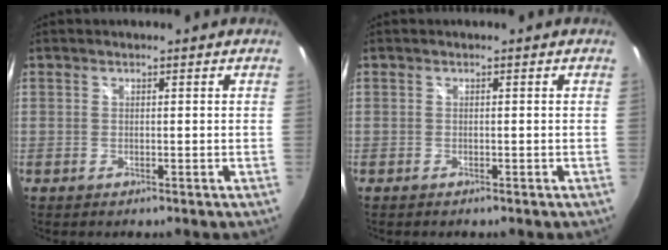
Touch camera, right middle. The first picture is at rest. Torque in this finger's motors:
{"motor_torque": [-0.31, 0.16, 0.04, 0.01]}